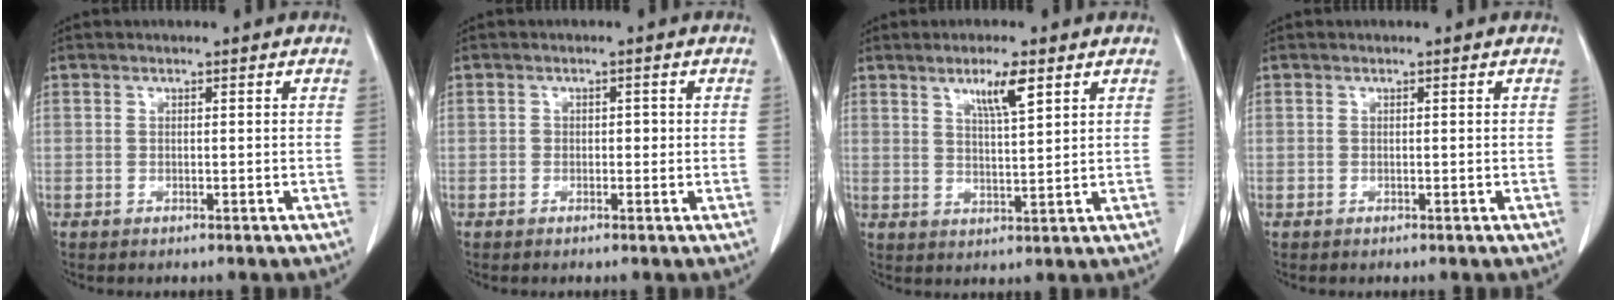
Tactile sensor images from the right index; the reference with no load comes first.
{"total": 1.1, "force": [0.0, 0.8, 0.7], "torque": [-0.003, 0.004, 0.002]}
{"total": 5.3, "force": [3.1, 0.5, 4.3], "torque": [-0.075, -0.002, 0.054]}
{"total": 0.0}